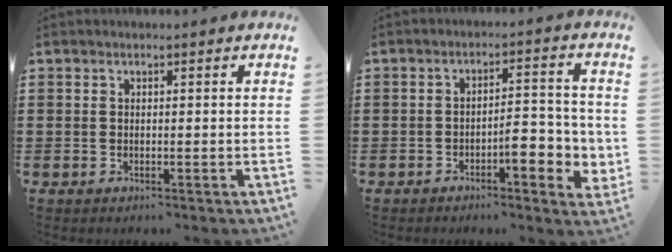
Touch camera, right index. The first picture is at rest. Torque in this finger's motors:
{"motor_torque": [1.04, 0.87, 0.39, 0.10]}